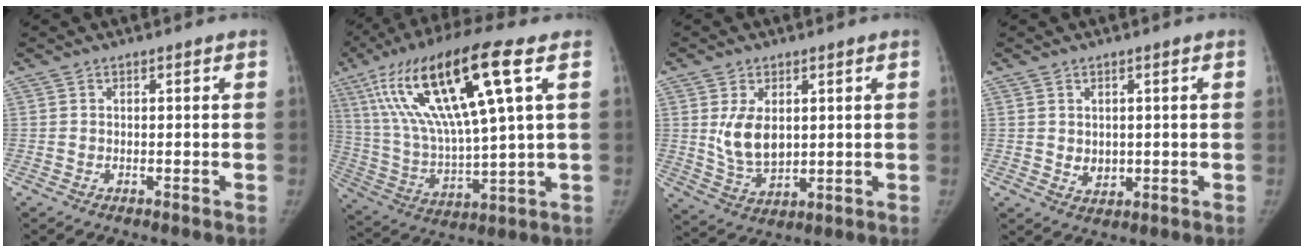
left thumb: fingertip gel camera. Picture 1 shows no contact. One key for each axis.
{"total": 24.6, "fx": 9.4, "fy": 5.4, "fz": 22.1, "tx": -0.437, "ty": -0.005, "tz": 0.172}
{"total": 8.8, "fx": 1.8, "fy": 5.7, "fz": 6.4, "tx": -0.096, "ty": -0.018, "tz": 0.050}
{"total": 3.3, "fx": 0.4, "fy": 2.7, "fz": 1.9, "tx": -0.018, "ty": -0.008, "tz": 0.017}